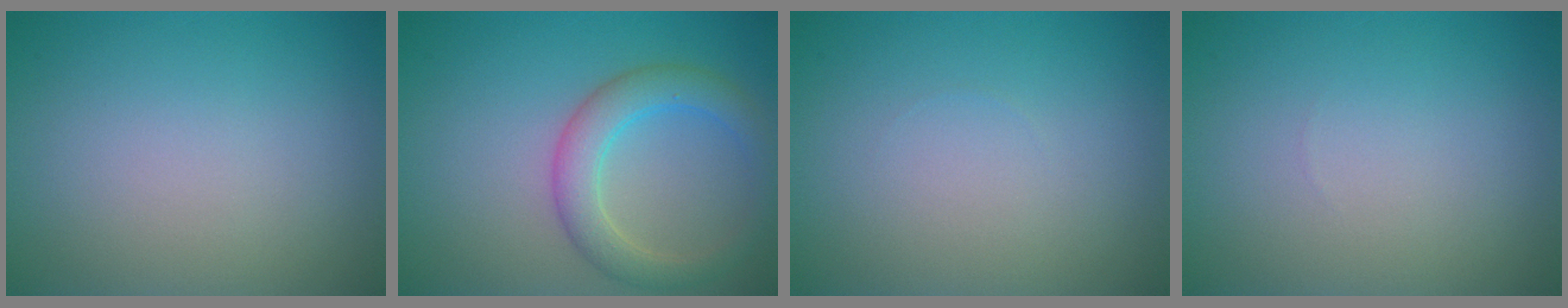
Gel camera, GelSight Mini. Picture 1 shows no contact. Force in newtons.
{"total": 4.0, "press": 4.0, "slide": 0.2}
{"total": 0.0}
{"total": 0.0}